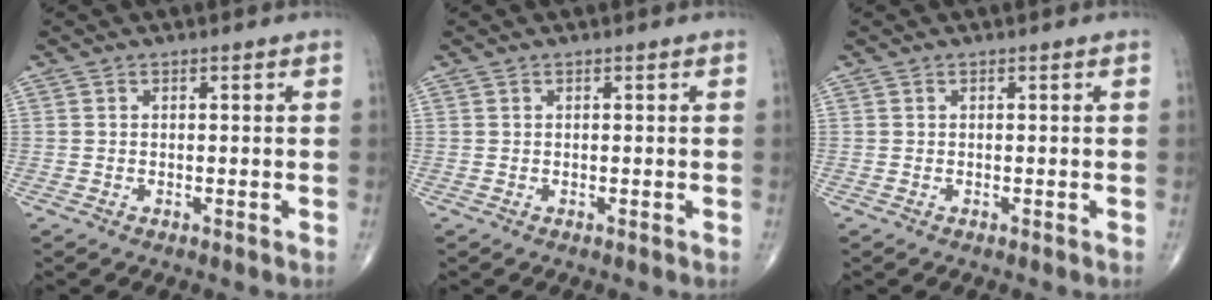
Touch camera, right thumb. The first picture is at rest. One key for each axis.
{"total": 0.0}
{"total": 0.0}